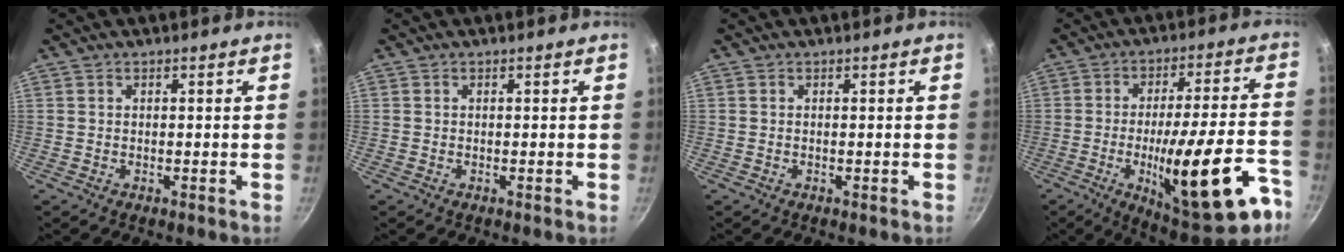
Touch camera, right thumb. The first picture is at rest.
{"total": 0.0}
{"total": 0.0}
{"total": 23.8, "force": [-9.6, 6.9, 20.6], "torque": [-0.272, 0.037, -0.129]}